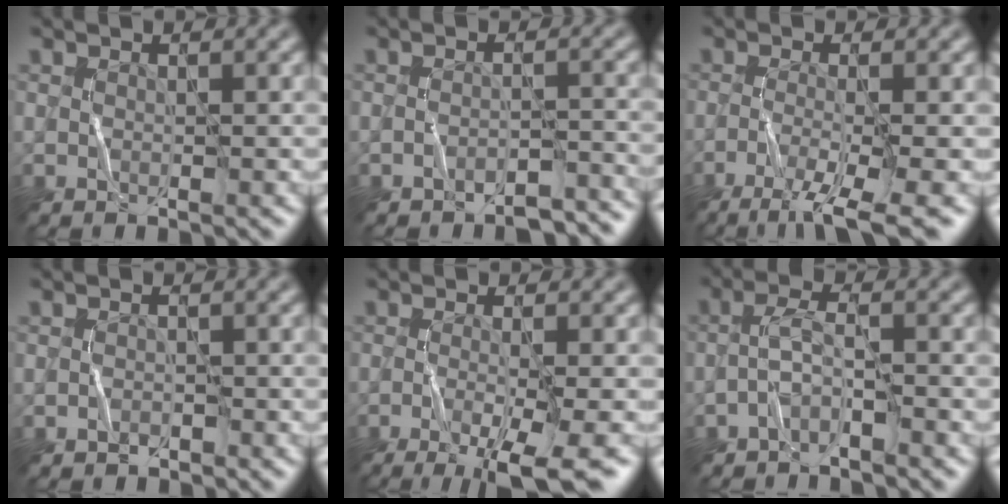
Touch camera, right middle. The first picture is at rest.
{"total": 3.2, "force": [-3.0, 0.6, 0.9], "torque": [-0.013, 0.009, -0.040]}
{"total": 6.3, "force": [-3.9, 1.3, 4.8], "torque": [-0.071, 0.003, -0.074]}
{"total": 0.5, "force": [-0.4, 0.2, -0.2], "torque": [0.005, 0.009, -0.007]}
{"total": 8.3, "force": [-4.7, 2.0, 6.5], "torque": [-0.091, -0.006, -0.076]}
{"total": 1.9, "force": [-1.4, 0.2, 1.3], "torque": [-0.028, 0.018, -0.033]}